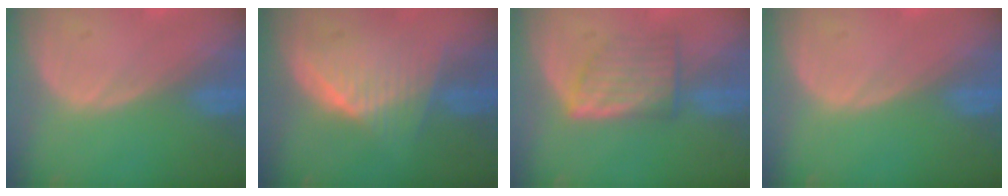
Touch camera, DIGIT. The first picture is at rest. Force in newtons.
{"total": 6.3, "press": 6.1, "slide": 1.6}
{"total": 6.4, "press": 5.9, "slide": 2.3}
{"total": 0.0}